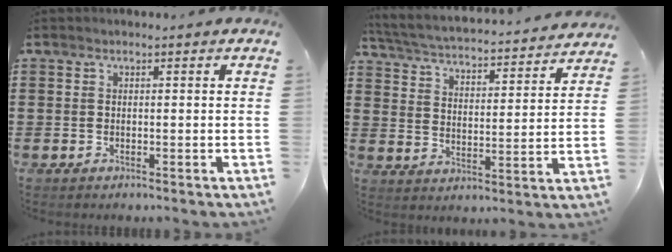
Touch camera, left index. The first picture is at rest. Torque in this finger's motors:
{"motor_torque": [1.69, -0.45, 0.41, 0.14]}